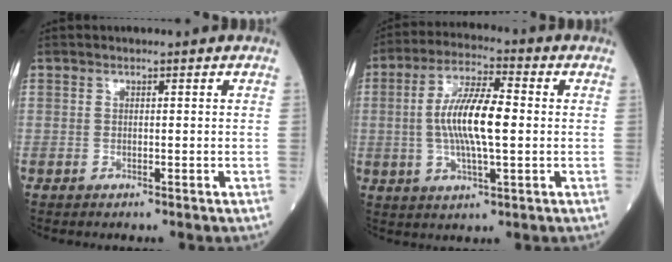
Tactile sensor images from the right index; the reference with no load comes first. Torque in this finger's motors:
{"motor_torque": [1.73, 0.15, 0.89, 0.21]}